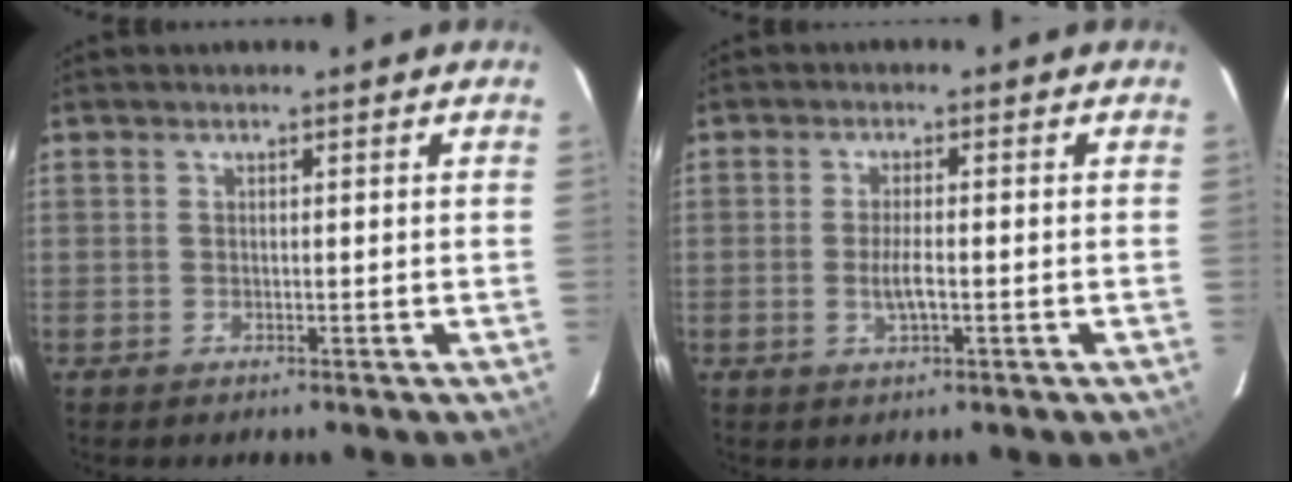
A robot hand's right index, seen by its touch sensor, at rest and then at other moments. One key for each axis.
{"total": 3.3, "fx": -0.9, "fy": 0.6, "fz": 3.1, "tx": -0.060, "ty": -0.007, "tz": -0.016}